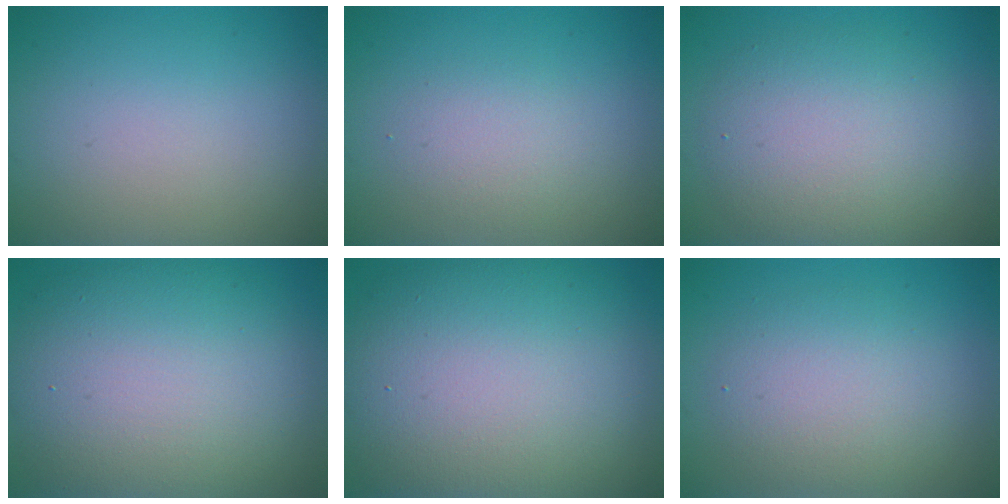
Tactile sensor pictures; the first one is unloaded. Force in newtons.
{"total": 1.9, "press": 1.8, "slide": 0.2}
{"total": 5.9, "press": 5.8, "slide": 0.5}
{"total": 12.4, "press": 12.4, "slide": 0.7}
{"total": 15.0, "press": 15.0, "slide": 0.7}
{"total": 4.0, "press": 4.0, "slide": 0.3}